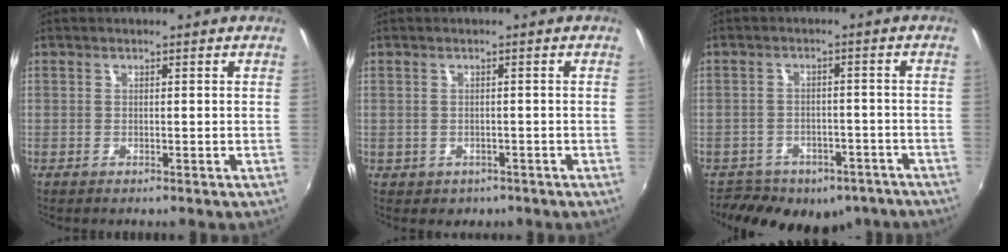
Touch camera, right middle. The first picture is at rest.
{"total": 1.9, "force": [-0.6, 1.7, 0.5], "torque": [-0.014, -0.004, -0.001]}
{"total": 14.9, "force": [-10.8, 8.3, 5.9], "torque": [-0.130, 0.003, -0.131]}